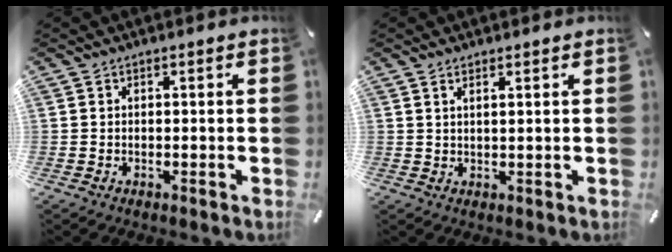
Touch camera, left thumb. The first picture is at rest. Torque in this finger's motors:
{"motor_torque": [-0.11, -0.15, -0.04, 0.01, -0.06]}